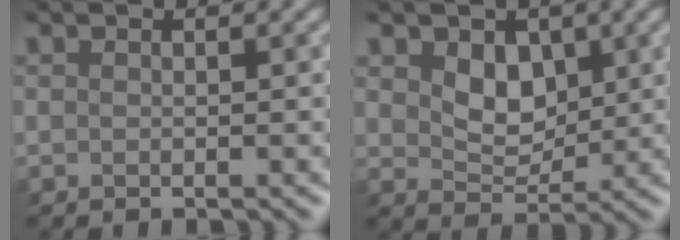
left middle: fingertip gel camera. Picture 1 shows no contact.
{"total": 3.1, "force": [1.3, 2.2, 1.8], "torque": [-0.037, -0.004, 0.015]}